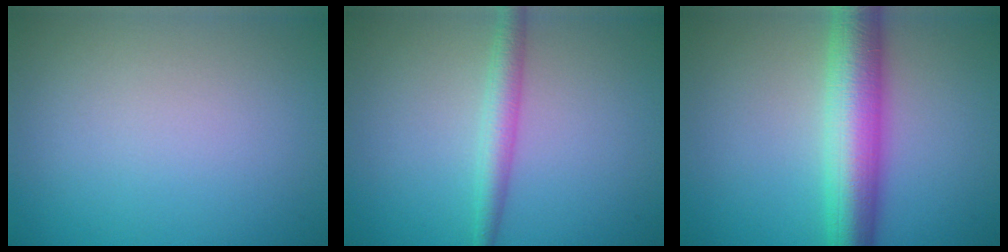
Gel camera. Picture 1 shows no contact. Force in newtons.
{"total": 2.5, "press": 2.5, "slide": 0.0}
{"total": 7.4, "press": 7.4, "slide": 0.2}